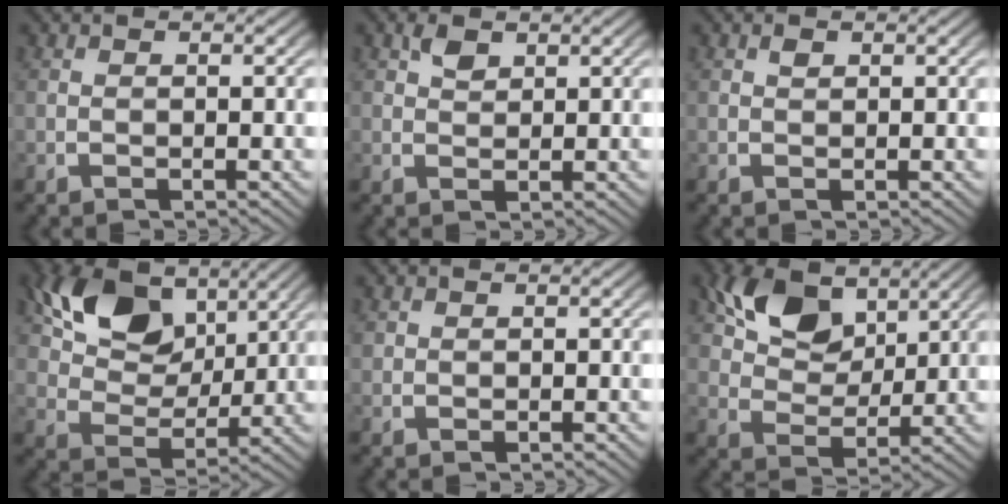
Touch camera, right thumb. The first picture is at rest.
{"total": 1.7, "force": [1.3, 0.7, 0.8], "torque": [-0.013, -0.002, 0.030]}
{"total": 0.6, "force": [0.5, 0.3, 0.2], "torque": [-0.005, -0.002, 0.012]}
{"total": 9.3, "force": [3.9, 5.7, 6.3], "torque": [-0.128, -0.016, 0.074]}
{"total": 0.7, "force": [0.3, 0.6, 0.1], "torque": [-0.006, -0.006, 0.008]}
{"total": 7.4, "force": [3.8, 4.3, 4.7], "torque": [-0.098, -0.012, 0.072]}